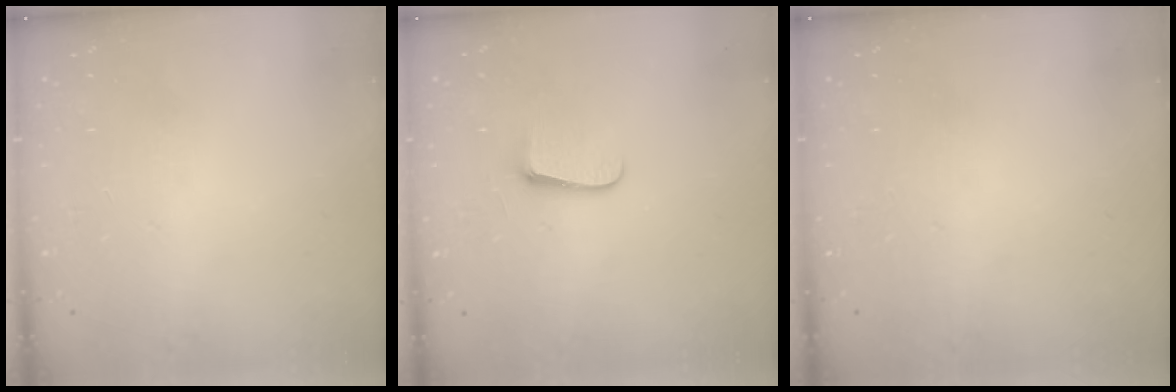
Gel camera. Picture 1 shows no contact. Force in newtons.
{"total": 6.0, "press": 6.0, "slide": 0.8}
{"total": 0.0}